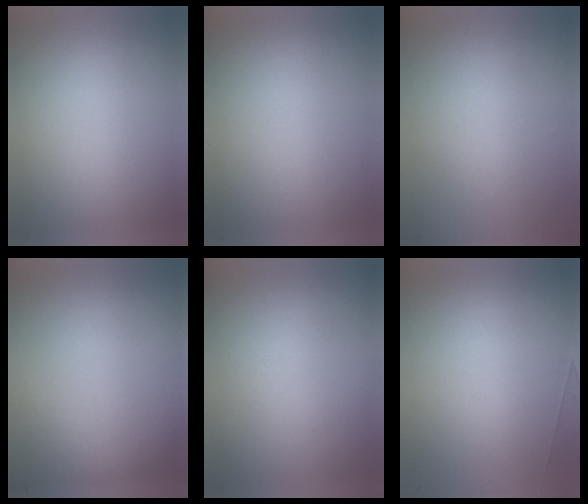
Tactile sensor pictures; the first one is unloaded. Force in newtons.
{"total": 0.0}
{"total": 6.0}
{"total": 5.9}
{"total": 1.3}
{"total": 6.7}